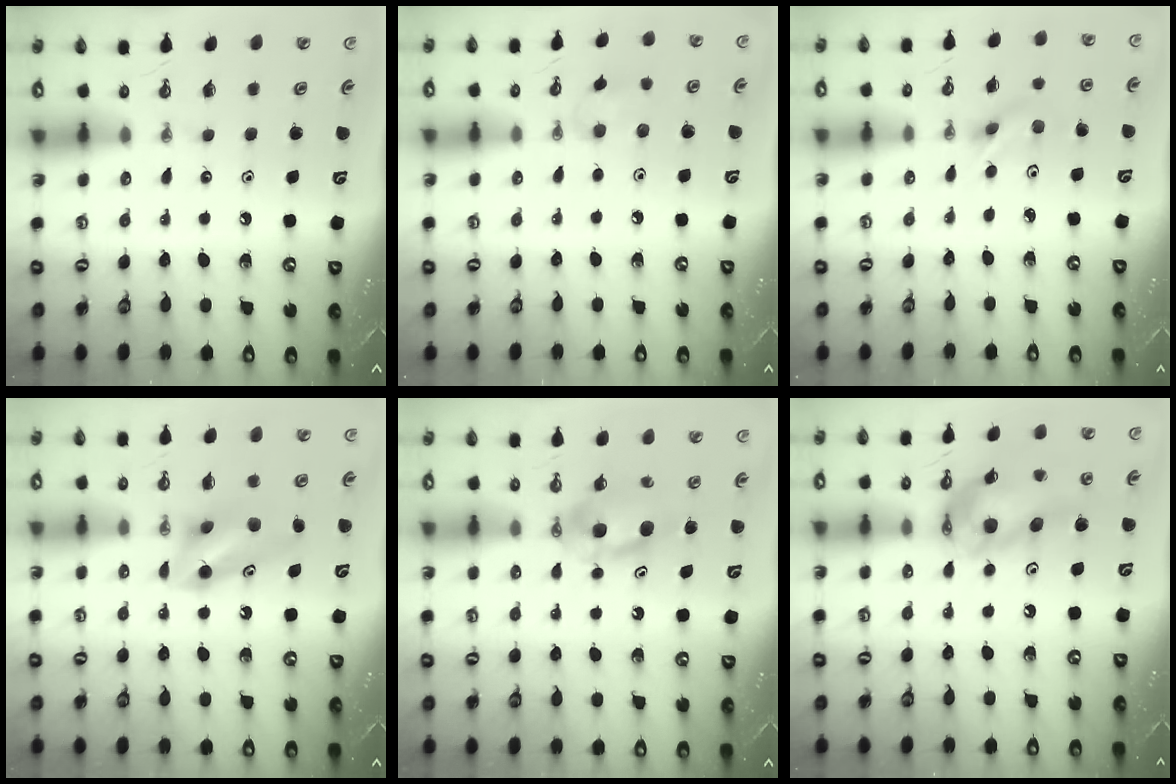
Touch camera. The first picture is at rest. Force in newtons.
{"total": 6.3, "press": 5.5, "slide": 3.1}
{"total": 2.6, "press": 2.4, "slide": 0.9}
{"total": 8.3, "press": 8.2, "slide": 1.3}
{"total": 6.0, "press": 6.0, "slide": 0.2}
{"total": 14.1, "press": 14.0, "slide": 1.5}